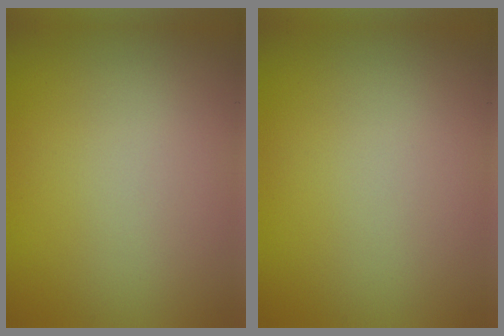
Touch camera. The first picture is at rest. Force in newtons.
{"total": 0.0}